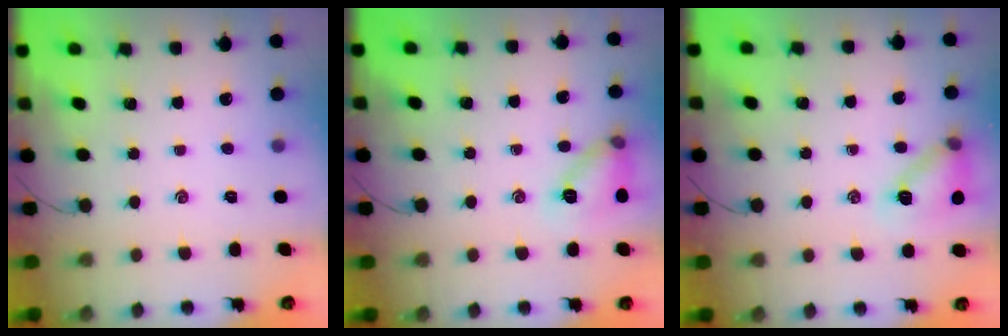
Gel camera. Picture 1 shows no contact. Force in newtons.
{"total": 10.2, "press": 10.1, "slide": 1.4}
{"total": 13.1, "press": 13.1, "slide": 1.1}